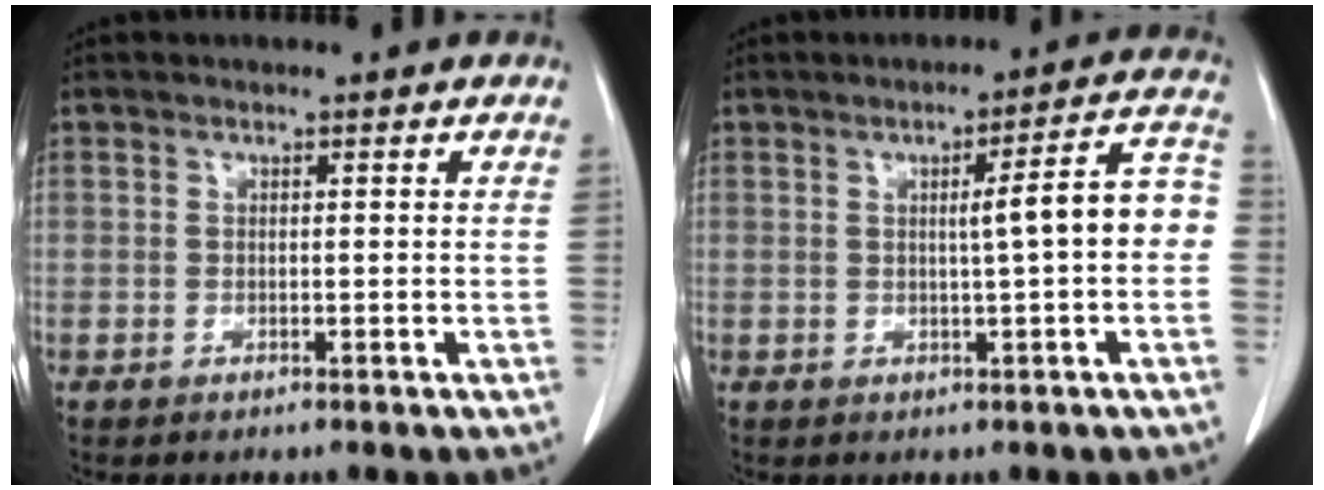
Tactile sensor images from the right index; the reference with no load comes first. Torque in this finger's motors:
{"motor_torque": [0.24, 0.02, 0.17, 0.04]}